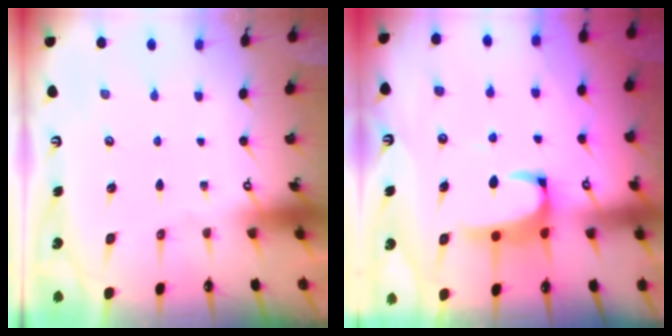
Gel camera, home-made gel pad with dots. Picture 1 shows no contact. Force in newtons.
{"total": 2.2, "press": 2.0, "slide": 0.9}